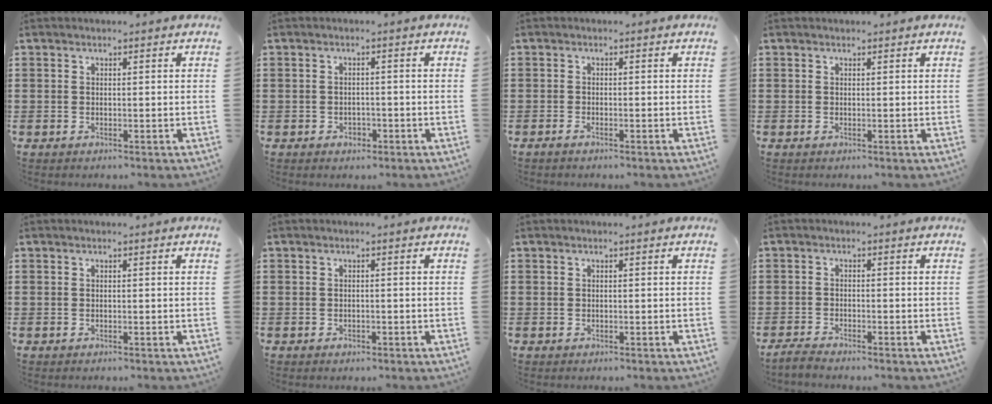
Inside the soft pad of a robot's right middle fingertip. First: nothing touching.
{"total": 1.3, "force": [-0.7, 0.9, 0.6], "torque": [-0.015, 0.000, -0.016]}
{"total": 0.6, "force": [-0.5, 0.1, 0.4], "torque": [-0.008, -0.003, -0.010]}
{"total": 0.0}
{"total": 0.0}
{"total": 0.6, "force": [-0.5, 0.3, 0.2], "torque": [-0.004, 0.001, -0.010]}
{"total": 0.0}
{"total": 1.9, "force": [-1.8, 0.1, 0.6], "torque": [-0.019, 0.000, -0.037]}